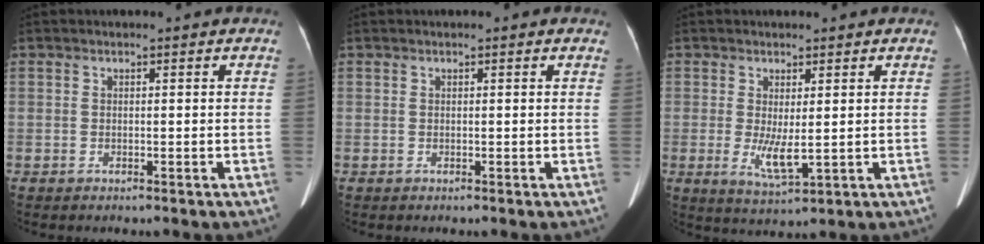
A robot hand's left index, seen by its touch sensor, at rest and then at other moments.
{"total": 0.0}
{"total": 4.4, "force": [-0.1, 1.1, 4.2], "torque": [-0.084, -0.017, 0.008]}